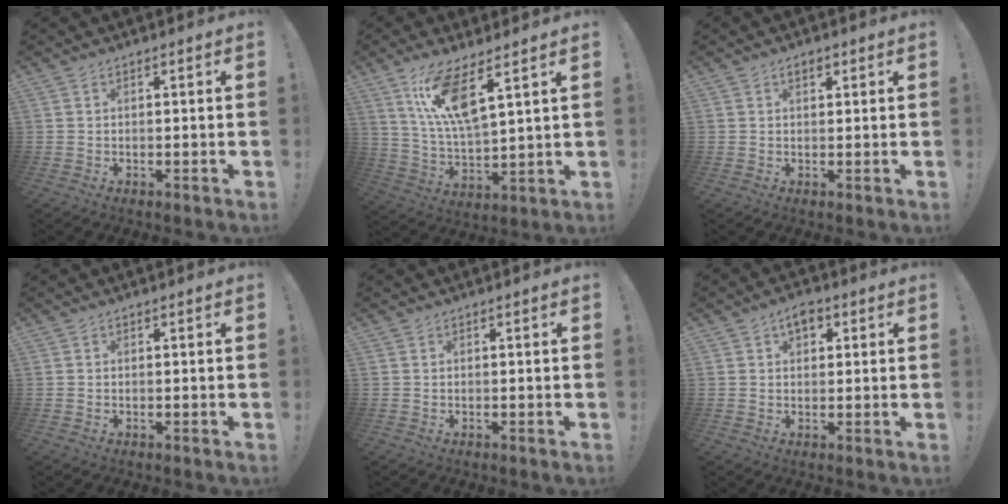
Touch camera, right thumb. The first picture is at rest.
{"total": 12.9, "force": [7.7, 3.0, 9.9], "torque": [-0.198, -0.032, 0.130]}
{"total": 1.9, "force": [1.0, 1.0, 1.2], "torque": [-0.018, 0.000, 0.017]}
{"total": 0.0}
{"total": 0.0}
{"total": 3.9, "force": [2.0, 2.3, 2.4], "torque": [-0.025, -0.004, 0.031]}